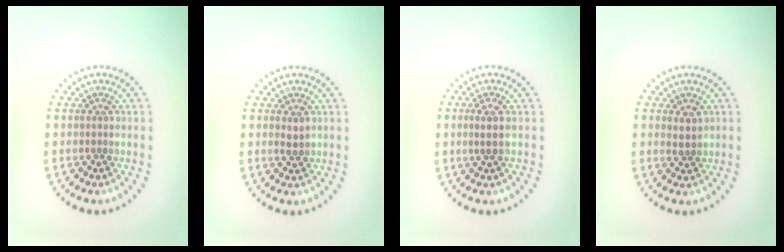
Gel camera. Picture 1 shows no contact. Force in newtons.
{"total": 0.9, "press": 0.9, "slide": 0.1}
{"total": 1.6, "press": 1.3, "slide": 1.0}
{"total": 1.4, "press": 1.2, "slide": 0.6}